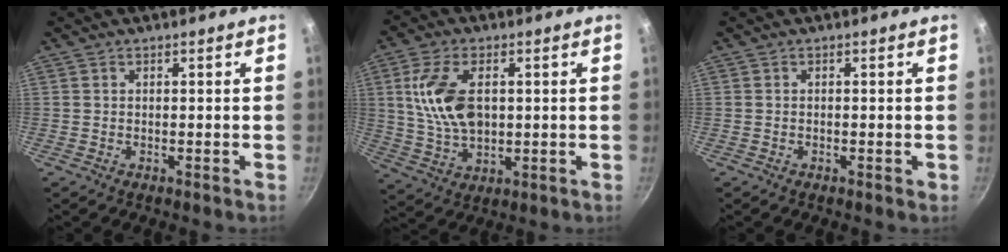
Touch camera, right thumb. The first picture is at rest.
{"total": 12.2, "force": [2.1, 7.1, 9.7], "torque": [-0.174, -0.008, 0.042]}
{"total": 0.6, "force": [-0.2, 0.3, 0.4], "torque": [-0.004, 0.002, -0.004]}